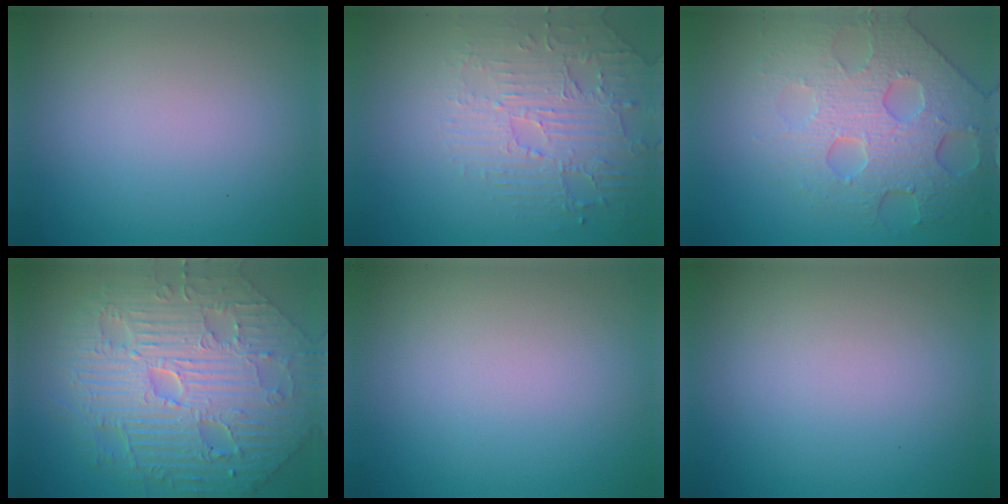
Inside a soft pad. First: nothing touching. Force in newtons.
{"total": 2.8, "press": 2.5, "slide": 1.4}
{"total": 6.3, "press": 5.2, "slide": 3.7}
{"total": 9.9, "press": 7.4, "slide": 6.6}
{"total": 0.0}
{"total": 0.0}